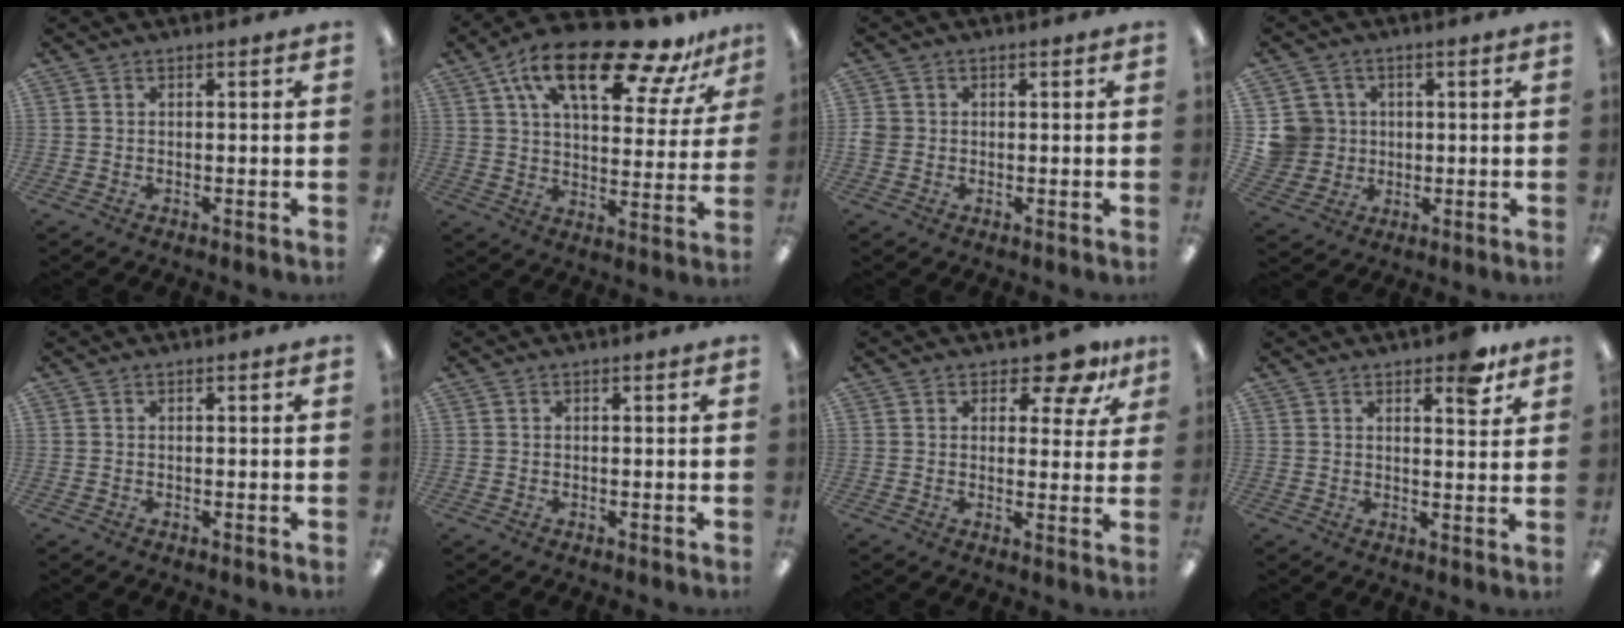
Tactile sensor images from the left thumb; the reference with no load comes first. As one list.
[{"total": 22.7, "force": [14.0, 8.8, 15.6], "torque": [-0.256, -0.065, 0.231]}, {"total": 2.2, "force": [0.0, 2.1, 0.6], "torque": [-0.011, 0.005, -0.001]}, {"total": 8.1, "force": [1.4, 7.9, 1.1], "torque": [-0.047, 0.008, 0.034]}, {"total": 0.0}, {"total": 0.0}, {"total": 7.8, "force": [5.6, 3.6, 4.1], "torque": [-0.042, -0.037, 0.091]}, {"total": 6.2, "force": [4.5, 2.4, 3.6], "torque": [-0.033, -0.023, 0.071]}]